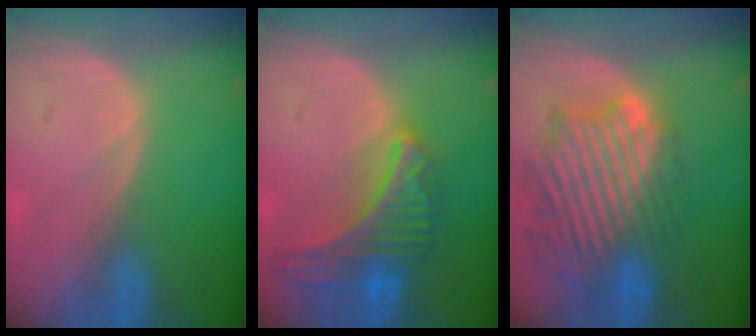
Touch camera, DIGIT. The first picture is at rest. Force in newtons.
{"total": 9.2, "press": 8.0, "slide": 4.4}
{"total": 12.9, "press": 11.5, "slide": 5.8}